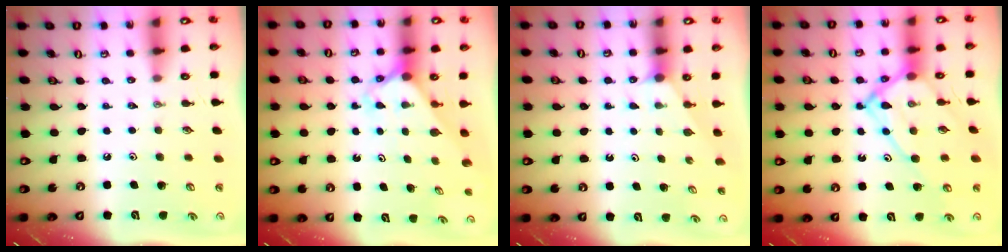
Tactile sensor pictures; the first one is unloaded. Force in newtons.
{"total": 2.3, "press": 2.3, "slide": 0.1}
{"total": 1.0, "press": 1.0, "slide": 0.2}
{"total": 14.1, "press": 14.0, "slide": 1.6}